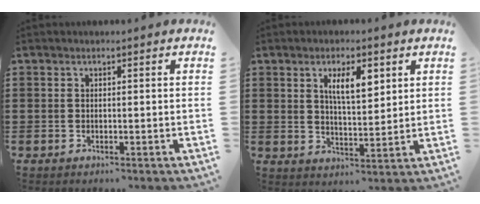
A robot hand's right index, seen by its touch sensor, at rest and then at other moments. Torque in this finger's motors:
{"motor_torque": [0.95, 0.69, 0.44, 0.06]}